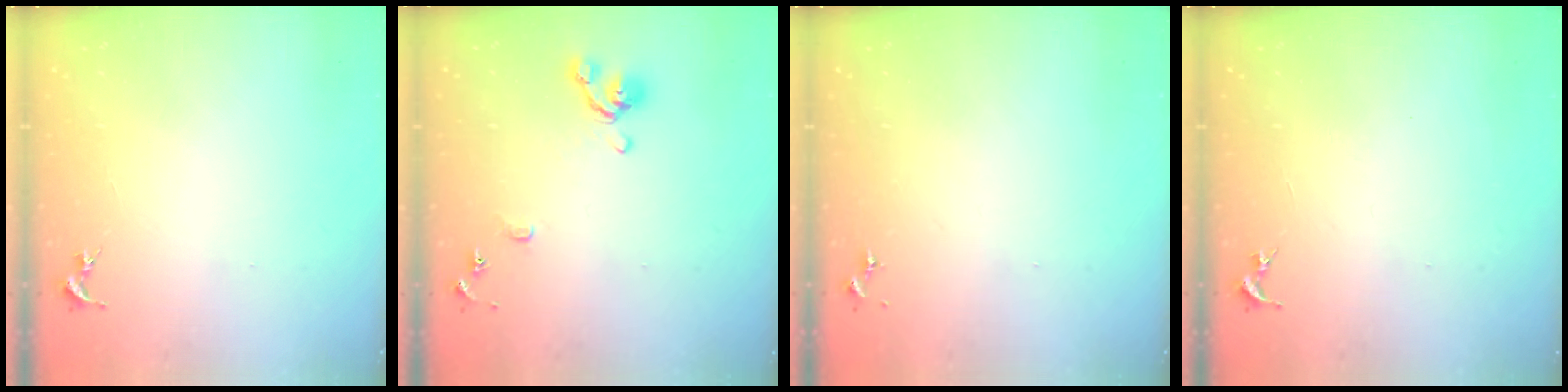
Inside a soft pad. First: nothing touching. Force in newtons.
{"total": 9.9, "press": 9.8, "slide": 1.3}
{"total": 0.0}
{"total": 0.0}